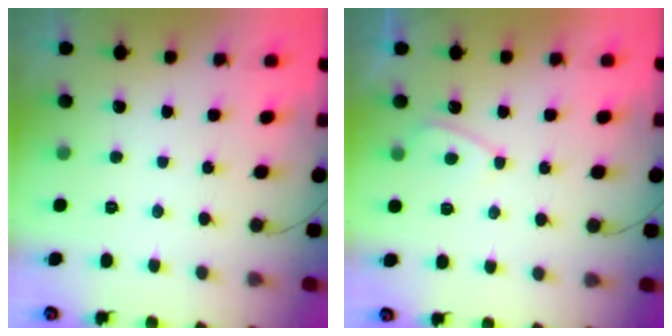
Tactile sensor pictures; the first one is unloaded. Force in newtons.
{"total": 3.8, "press": 3.7, "slide": 0.5}